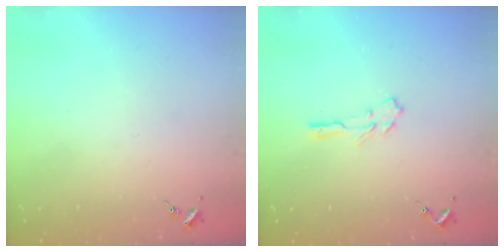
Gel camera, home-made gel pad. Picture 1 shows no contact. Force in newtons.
{"total": 4.7, "press": 4.6, "slide": 0.5}